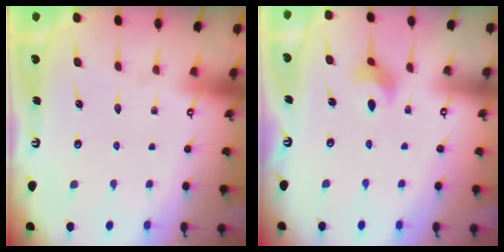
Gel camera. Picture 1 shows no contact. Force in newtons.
{"total": 3.6, "press": 3.6, "slide": 0.6}